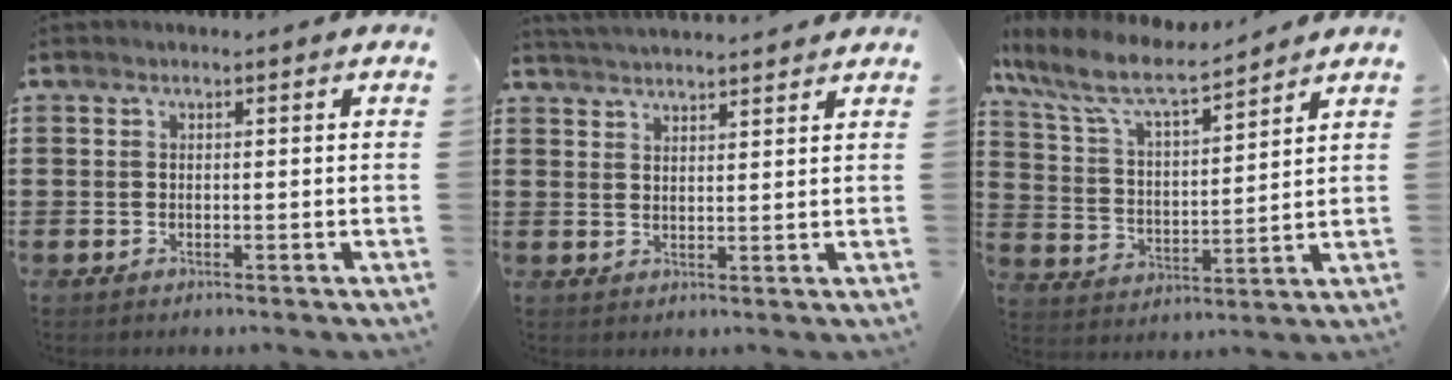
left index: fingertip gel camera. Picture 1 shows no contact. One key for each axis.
{"total": 2.9, "fx": 2.8, "fy": -0.4, "fz": 0.1, "tx": -0.009, "ty": -0.007, "tz": 0.052}
{"total": 8.7, "fx": 7.2, "fy": 1.6, "fz": 4.5, "tx": -0.116, "ty": -0.033, "tz": 0.123}